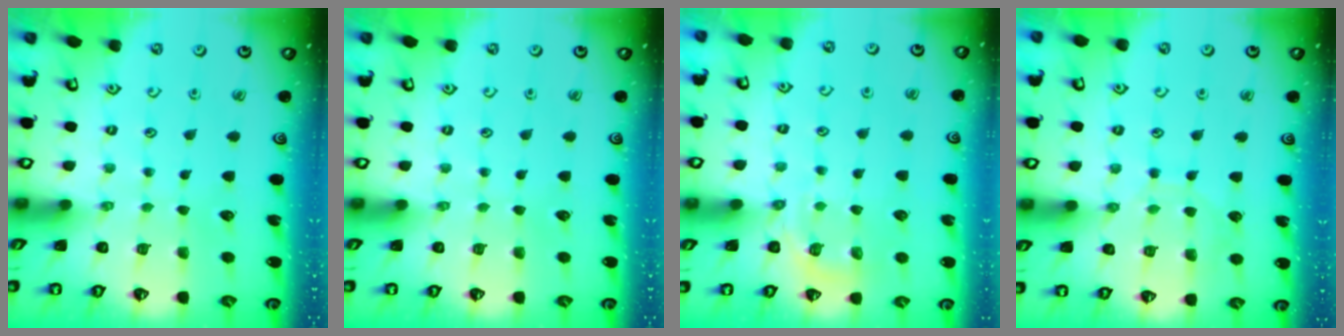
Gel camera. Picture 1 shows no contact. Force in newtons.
{"total": 0.0}
{"total": 4.8, "press": 4.5, "slide": 1.7}
{"total": 7.7, "press": 7.7, "slide": 0.3}